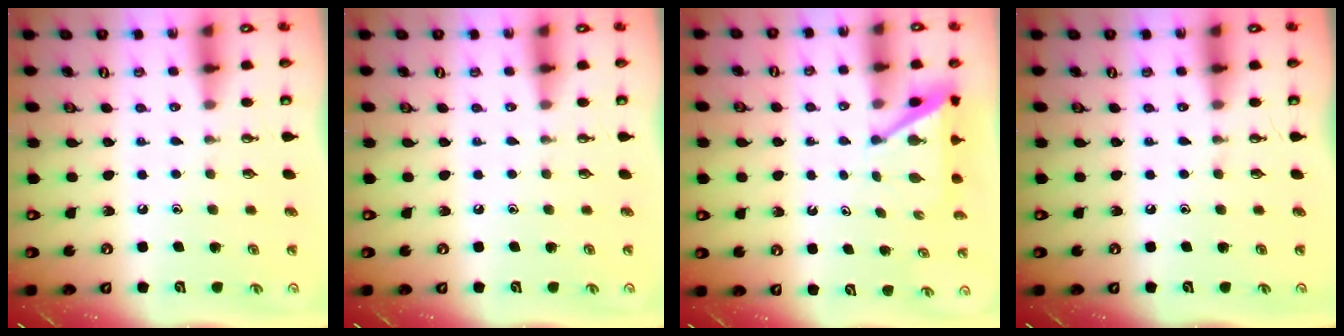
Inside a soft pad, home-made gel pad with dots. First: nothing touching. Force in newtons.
{"total": 0.0}
{"total": 6.3, "press": 6.3, "slide": 0.2}
{"total": 0.0}